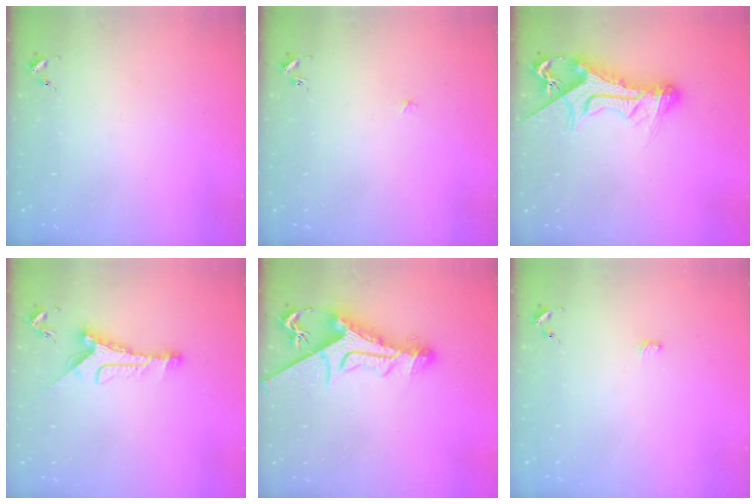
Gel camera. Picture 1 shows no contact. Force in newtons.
{"total": 2.3, "press": 2.3, "slide": 0.1}
{"total": 16.2, "press": 16.1, "slide": 1.6}
{"total": 10.6, "press": 10.6, "slide": 0.8}
{"total": 14.2, "press": 14.2, "slide": 1.5}
{"total": 2.2, "press": 2.2, "slide": 0.2}